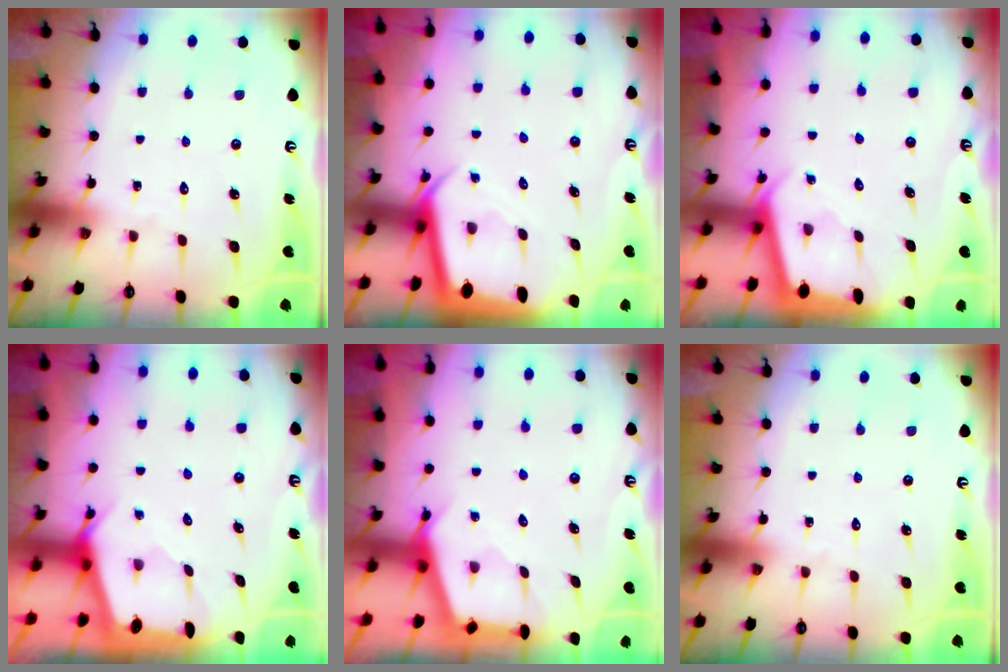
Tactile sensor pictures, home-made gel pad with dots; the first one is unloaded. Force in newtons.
{"total": 2.8, "press": 2.8, "slide": 0.1}
{"total": 2.2, "press": 2.2, "slide": 0.1}
{"total": 2.4, "press": 2.4, "slide": 0.3}
{"total": 2.9, "press": 2.8, "slide": 0.4}
{"total": 0.0}